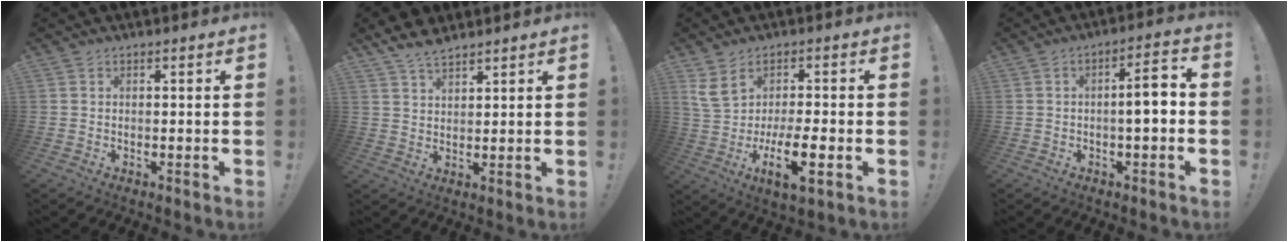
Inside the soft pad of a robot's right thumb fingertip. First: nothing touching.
{"total": 5.9, "force": [5.0, 2.0, 2.5], "torque": [-0.043, -0.027, 0.094]}
{"total": 11.6, "force": [-1.8, 3.5, 10.9], "torque": [-0.200, -0.009, -0.034]}
{"total": 6.7, "force": [-1.4, 1.4, 6.4], "torque": [-0.095, 0.007, -0.029]}